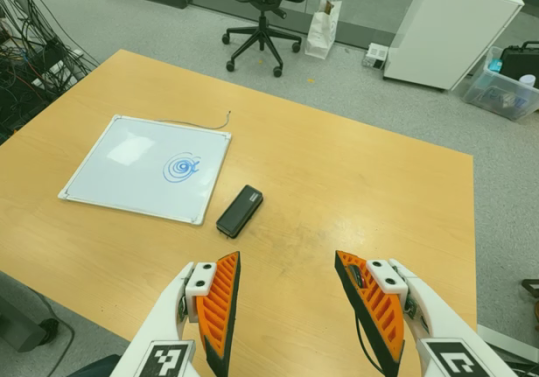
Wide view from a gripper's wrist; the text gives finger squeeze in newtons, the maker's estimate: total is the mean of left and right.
{"total": 0.0}